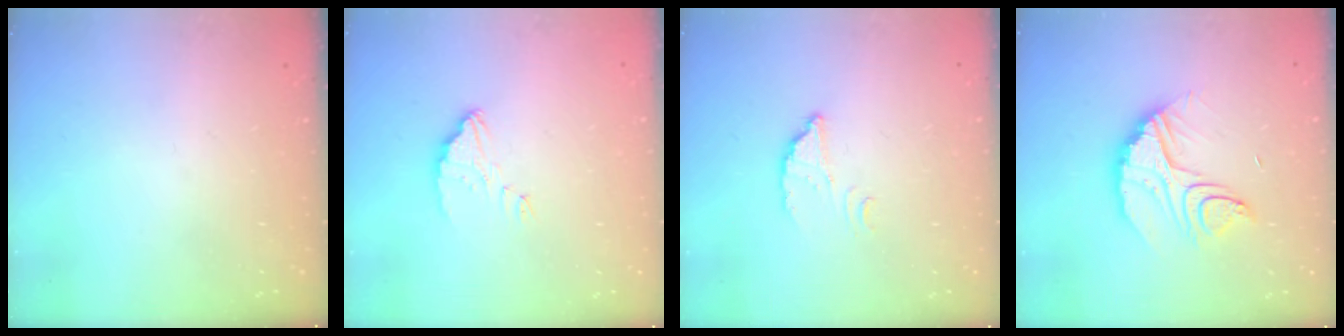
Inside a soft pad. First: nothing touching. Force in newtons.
{"total": 3.0, "press": 3.0, "slide": 0.2}
{"total": 2.6, "press": 2.6, "slide": 0.1}
{"total": 11.5, "press": 11.5, "slide": 0.8}